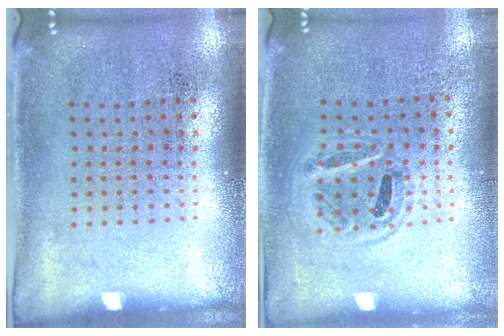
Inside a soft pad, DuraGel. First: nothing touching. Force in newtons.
{"total": 0.9, "press": 0.8, "slide": 0.2}